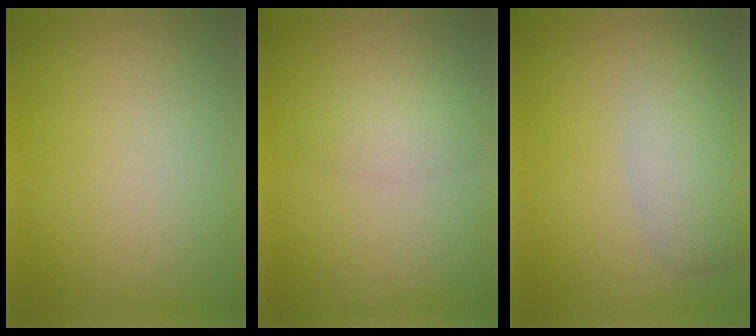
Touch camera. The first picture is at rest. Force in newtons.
{"total": 1.8, "press": 1.8, "slide": 0.1}
{"total": 3.7, "press": 3.7, "slide": 0.2}